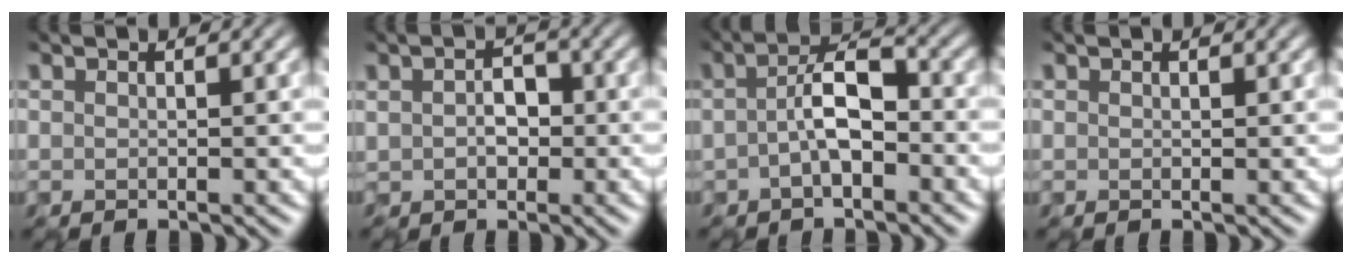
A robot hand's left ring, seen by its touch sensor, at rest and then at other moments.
{"total": 2.2, "force": [0.0, 1.7, 1.4], "torque": [-0.024, 0.010, -0.003]}
{"total": 3.7, "force": [-0.7, 1.5, 3.3], "torque": [-0.061, 0.014, -0.021]}
{"total": 0.0}